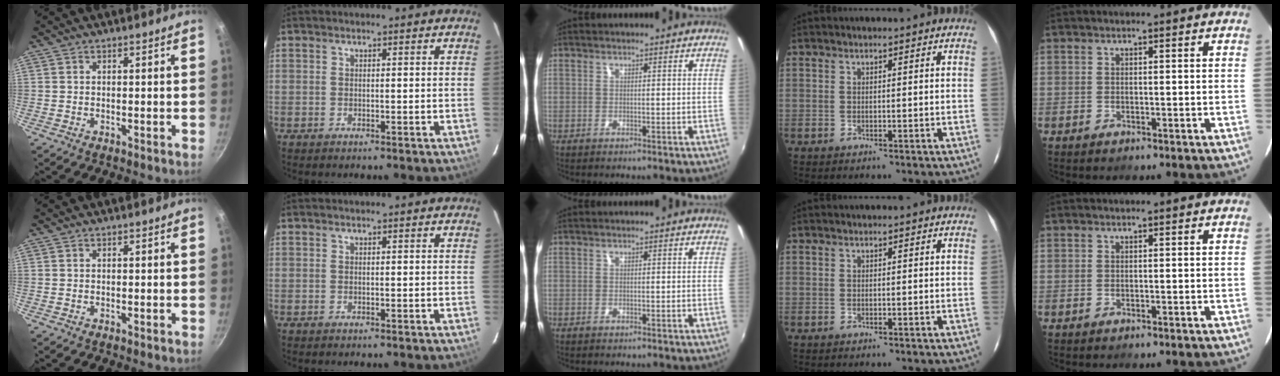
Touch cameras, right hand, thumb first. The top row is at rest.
{}